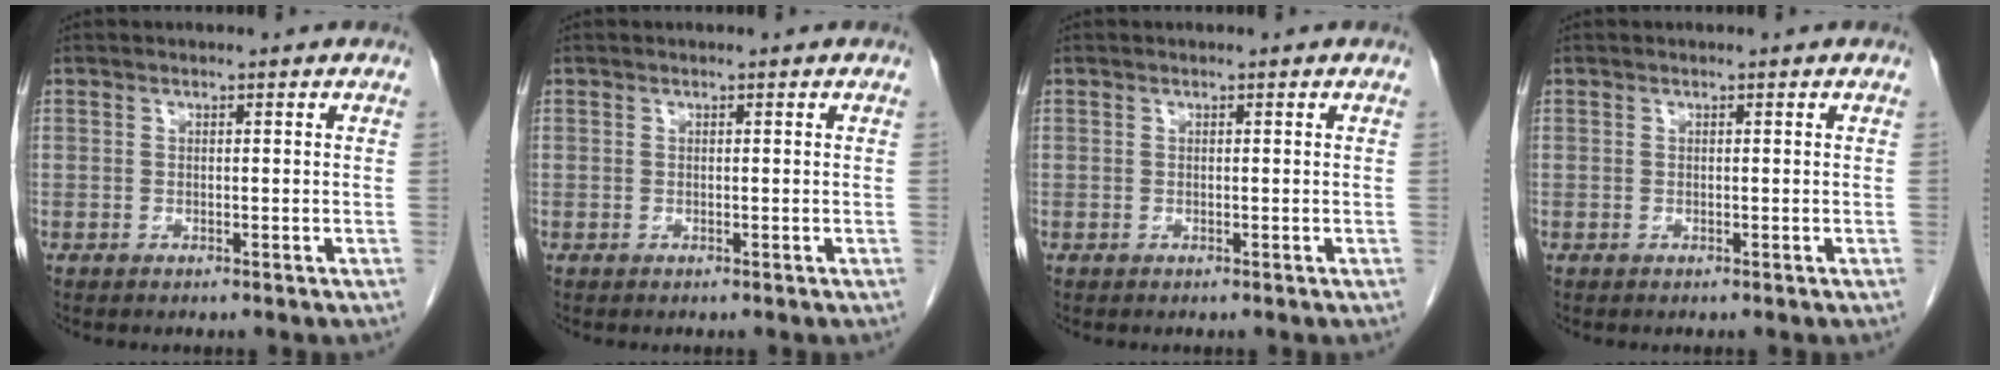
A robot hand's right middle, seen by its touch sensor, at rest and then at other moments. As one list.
[{"total": 0.0}, {"total": 0.0}, {"total": 0.0}]